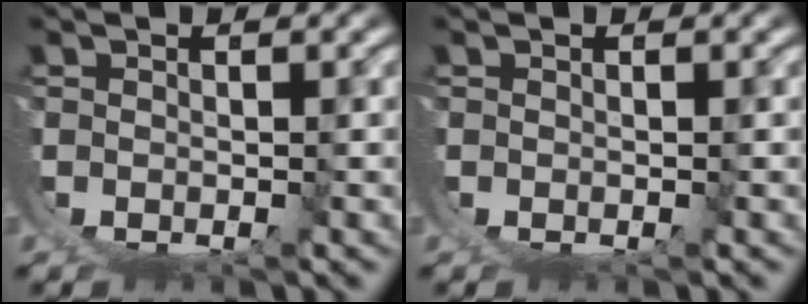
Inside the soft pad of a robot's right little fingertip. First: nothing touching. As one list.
[{"total": 0.0}]